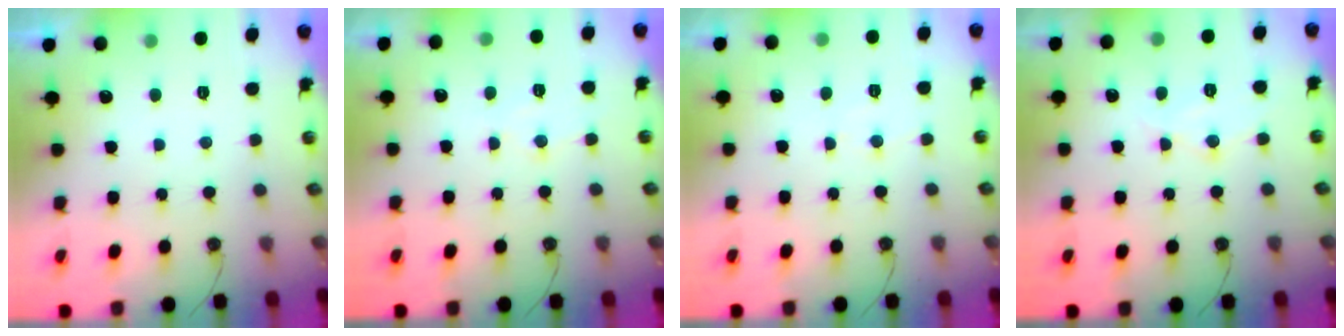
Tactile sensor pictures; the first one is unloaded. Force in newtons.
{"total": 6.4, "press": 6.4, "slide": 0.3}
{"total": 4.3, "press": 4.3, "slide": 0.6}
{"total": 8.1, "press": 8.1, "slide": 0.7}